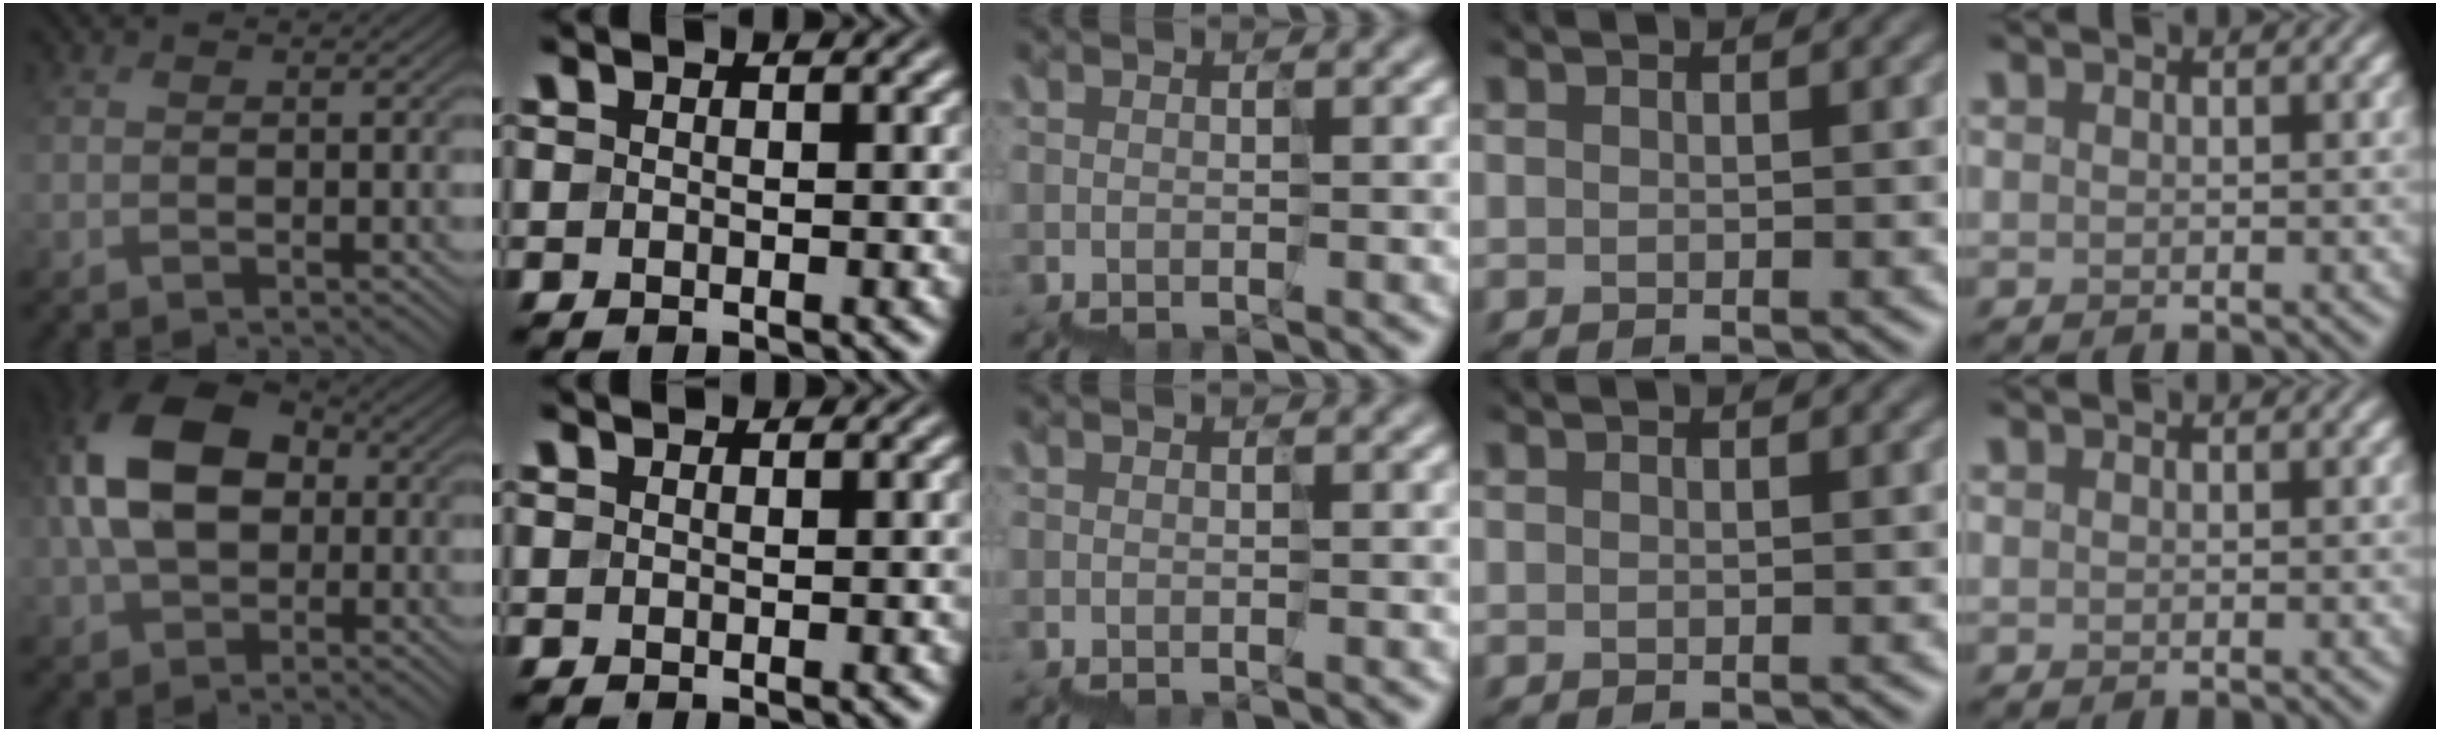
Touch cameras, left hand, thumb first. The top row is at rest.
{"thumb": {"total": 12.9, "force": [0.4, 8.7, 9.6], "torque": [-0.213, 0.010, -0.005]}, "index": {"total": 1.1, "force": [1.1, 0.3, 0.3], "torque": [-0.011, -0.003, 0.010]}}